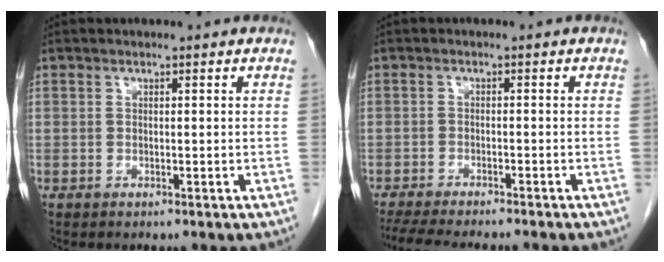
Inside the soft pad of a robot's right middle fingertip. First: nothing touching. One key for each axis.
{"total": 12.0, "fx": -10.6, "fy": 1.7, "fz": 5.5, "tx": -0.083, "ty": -0.017, "tz": -0.148}